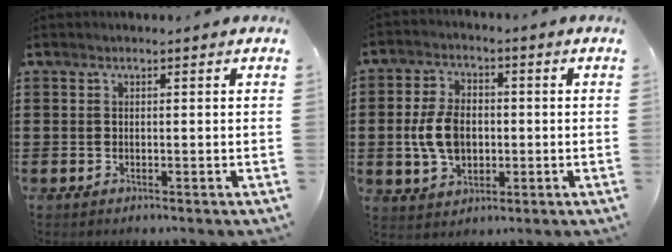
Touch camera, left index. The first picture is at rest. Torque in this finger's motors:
{"motor_torque": [1.35, -0.16, 0.54, 0.16]}